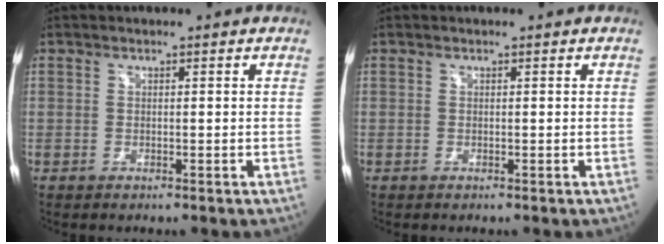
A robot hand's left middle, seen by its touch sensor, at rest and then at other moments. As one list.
[{"total": 0.0}]